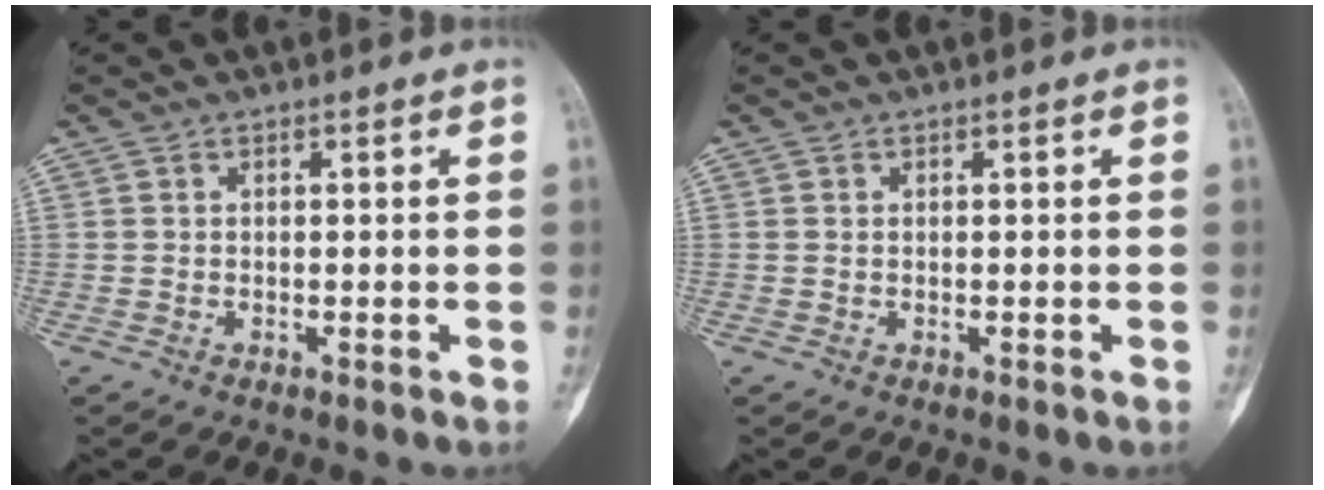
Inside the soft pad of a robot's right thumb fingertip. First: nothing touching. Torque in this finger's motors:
{"motor_torque": [-0.25, 0.02, -0.05, 0.21, -0.07]}